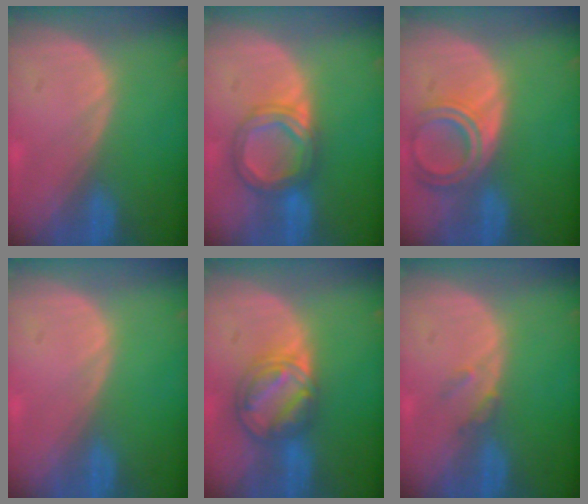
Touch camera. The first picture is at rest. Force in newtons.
{"total": 6.2, "press": 6.2, "slide": 0.4}
{"total": 6.5, "press": 5.9, "slide": 2.8}
{"total": 0.0}
{"total": 8.1, "press": 7.0, "slide": 4.1}
{"total": 1.6, "press": 1.6, "slide": 0.2}